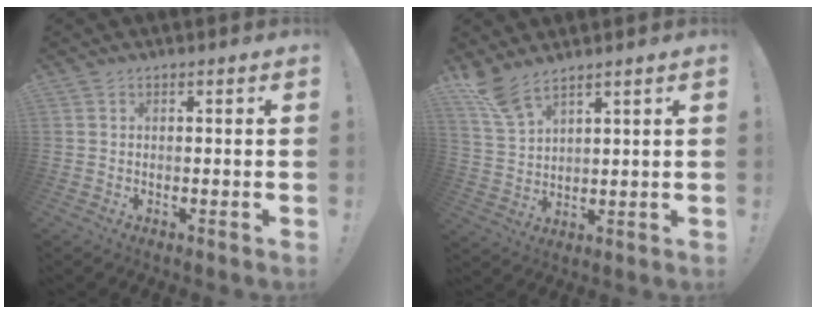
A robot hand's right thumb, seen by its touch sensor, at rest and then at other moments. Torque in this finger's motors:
{"motor_torque": [-0.82, 0.95, -0.05, 0.19, 0.01]}